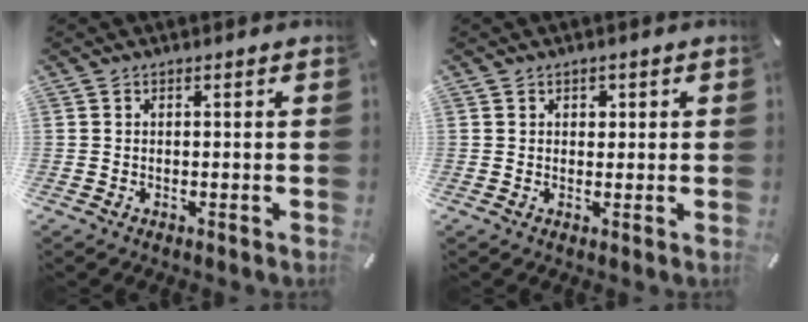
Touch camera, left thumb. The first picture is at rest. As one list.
[{"total": 1.3, "force": [0.5, 1.2, 0.3], "torque": [0.008, -0.005, 0.005]}]